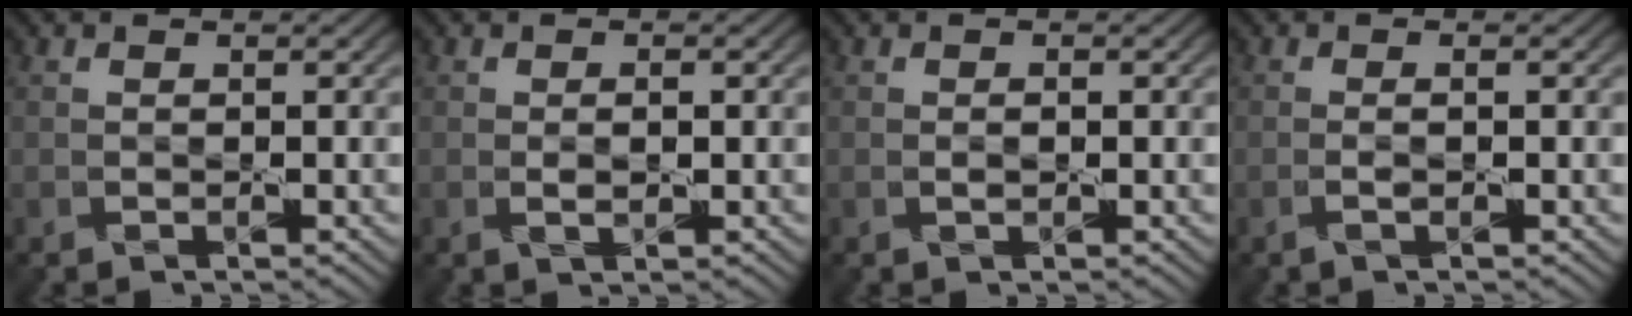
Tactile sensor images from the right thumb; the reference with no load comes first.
{"total": 1.4, "force": [0.0, 0.6, 1.3], "torque": [-0.028, -0.002, 0.000]}
{"total": 0.6, "force": [0.0, 0.3, 0.6], "torque": [-0.013, 0.002, -0.001]}
{"total": 1.1, "force": [-0.2, 0.0, 1.1], "torque": [-0.023, 0.006, -0.010]}